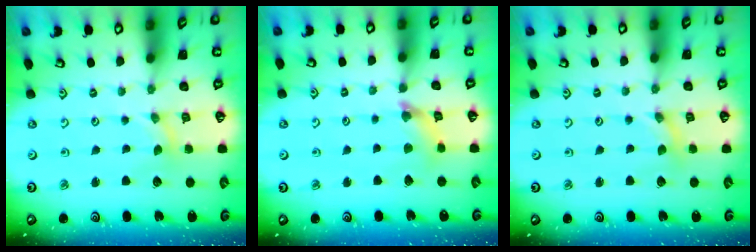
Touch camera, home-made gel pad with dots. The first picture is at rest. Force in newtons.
{"total": 5.6, "press": 5.6, "slide": 0.4}
{"total": 0.0}